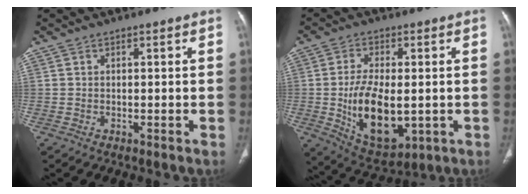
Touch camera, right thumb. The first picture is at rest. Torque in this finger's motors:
{"motor_torque": [-0.17, 1.44, 1.14, 0.69, 0.42]}